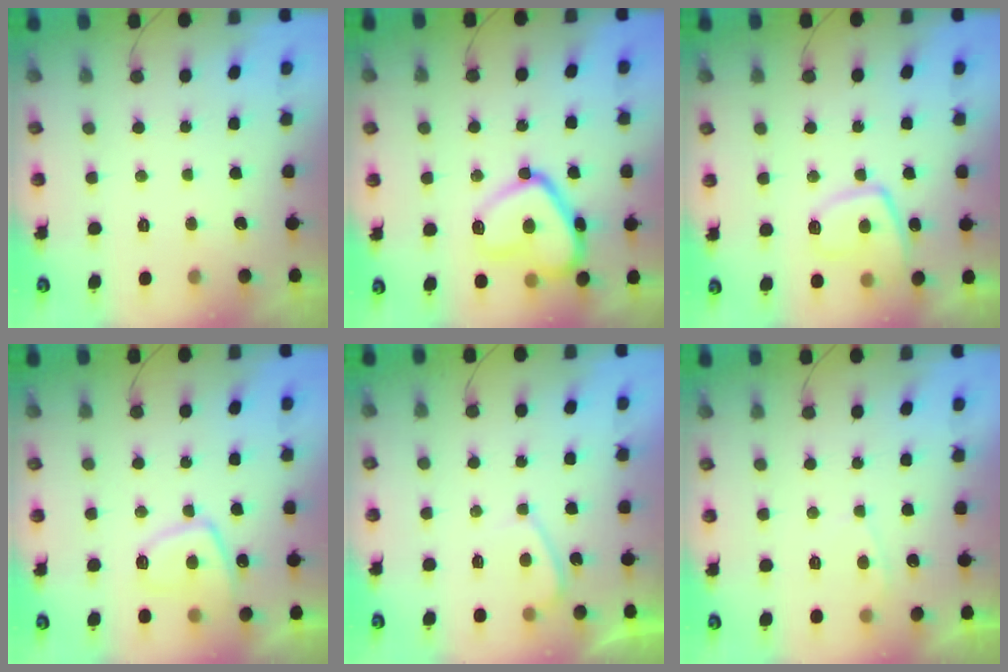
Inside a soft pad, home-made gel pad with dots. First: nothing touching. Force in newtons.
{"total": 16.0, "press": 16.0, "slide": 1.4}
{"total": 9.9, "press": 9.8, "slide": 1.2}
{"total": 10.0, "press": 9.9, "slide": 1.1}
{"total": 2.8, "press": 2.7, "slide": 0.7}
{"total": 2.1, "press": 2.0, "slide": 0.6}